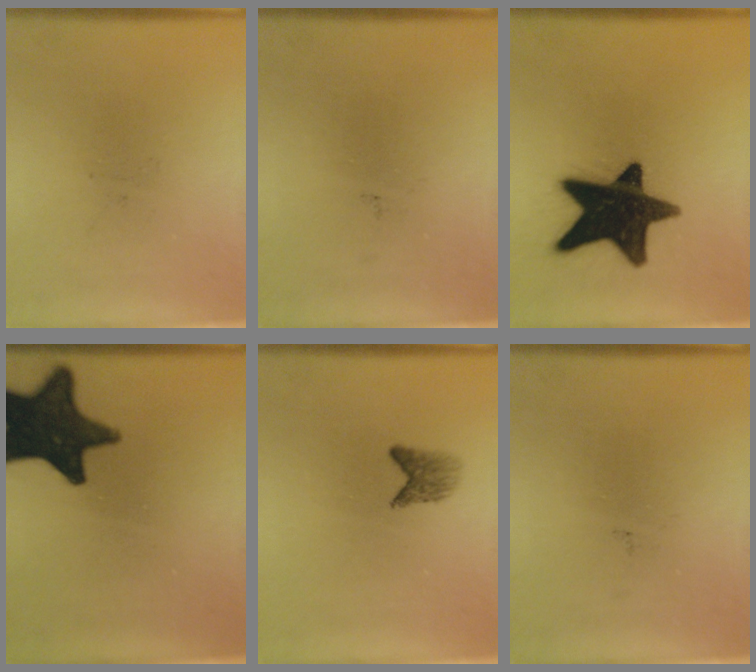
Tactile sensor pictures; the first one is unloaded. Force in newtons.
{"total": 0.0}
{"total": 18.3}
{"total": 16.1}
{"total": 2.3}
{"total": 0.0}